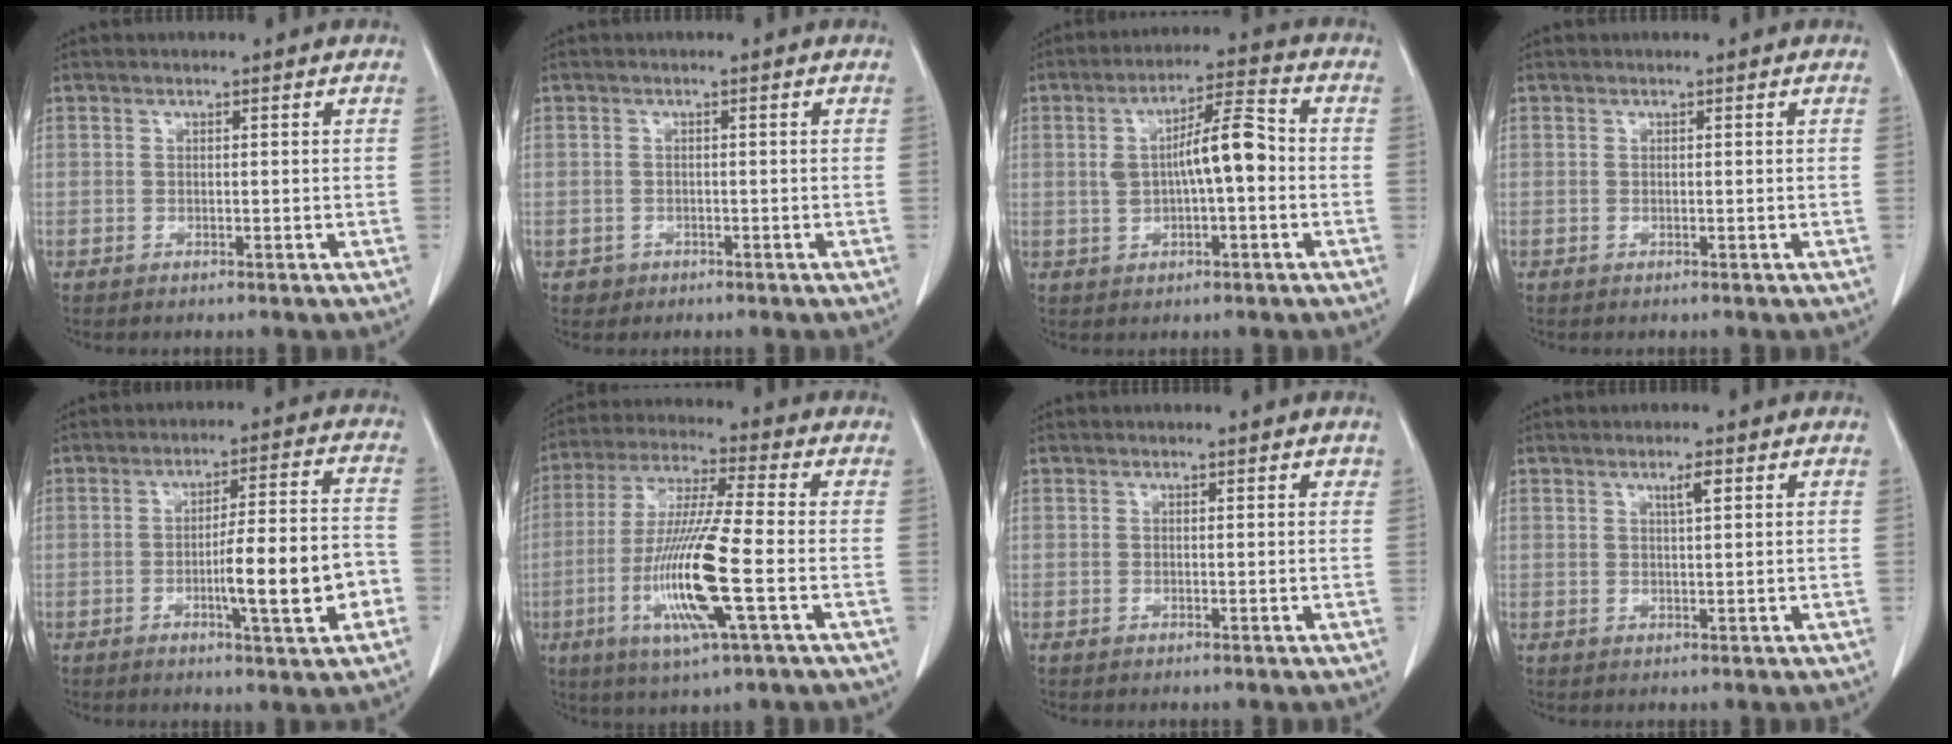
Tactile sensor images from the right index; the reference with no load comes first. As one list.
[{"total": 1.6, "force": [-0.7, 1.4, -0.1], "torque": [0.000, 0.007, -0.010]}, {"total": 8.5, "force": [0.0, 2.0, 8.3], "torque": [-0.146, 0.024, -0.001]}, {"total": 0.0}, {"total": 11.3, "force": [-3.4, 1.0, 10.7], "torque": [-0.161, 0.008, -0.048]}, {"total": 14.8, "force": [-3.9, 0.4, 14.2], "torque": [-0.292, -0.018, -0.077]}, {"total": 0.5, "force": [0.4, 0.3, 0.2], "torque": [0.000, 0.002, 0.000]}, {"total": 2.1, "force": [1.0, 0.1, 1.8], "torque": [-0.034, -0.001, 0.017]}]